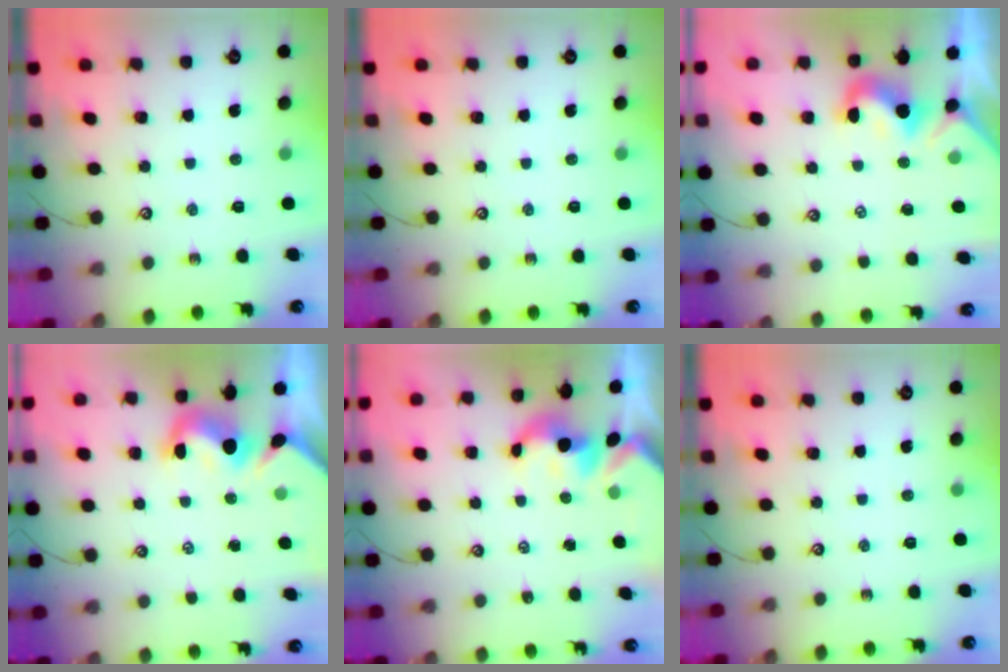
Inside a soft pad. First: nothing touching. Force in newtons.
{"total": 0.0}
{"total": 0.7, "press": 0.7, "slide": 0.3}
{"total": 2.1, "press": 1.9, "slide": 1.0}
{"total": 2.5, "press": 2.5, "slide": 0.2}
{"total": 0.0}